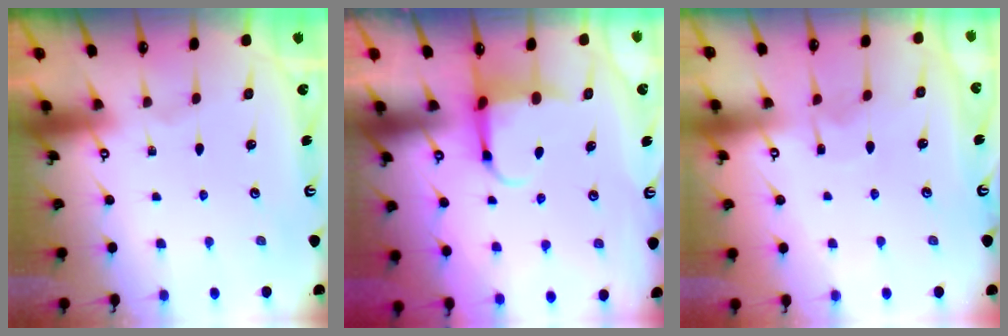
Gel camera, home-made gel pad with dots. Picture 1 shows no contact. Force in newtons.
{"total": 6.1, "press": 6.0, "slide": 1.3}
{"total": 4.7, "press": 4.7, "slide": 0.4}